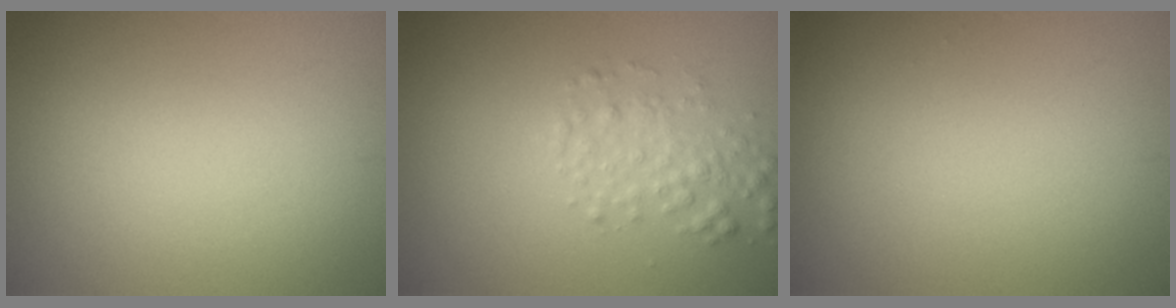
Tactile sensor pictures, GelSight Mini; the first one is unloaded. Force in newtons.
{"total": 2.2, "press": 2.2, "slide": 0.0}
{"total": 0.0}